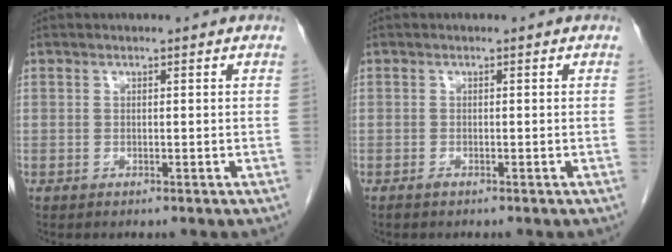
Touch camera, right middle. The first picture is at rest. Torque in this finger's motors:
{"motor_torque": [-0.19, 0.00, 0.01, 0.00]}